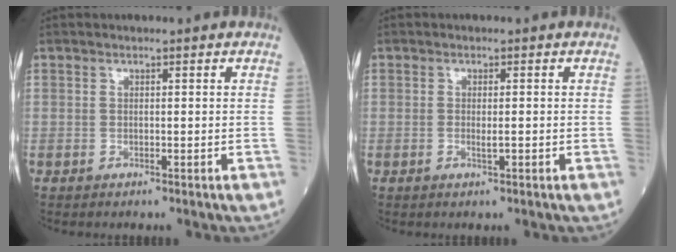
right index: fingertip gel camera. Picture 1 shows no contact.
{"total": 1.3, "force": [-0.4, 0.3, 1.3], "torque": [-0.029, -0.003, -0.005]}